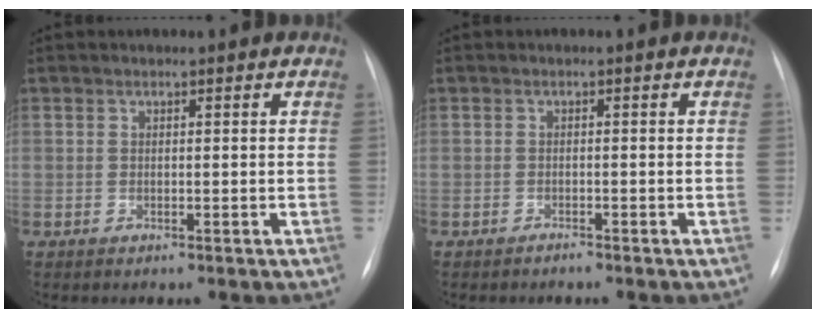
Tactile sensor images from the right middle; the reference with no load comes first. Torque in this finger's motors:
{"motor_torque": [-0.01, 0.07, -0.01, 0.00]}